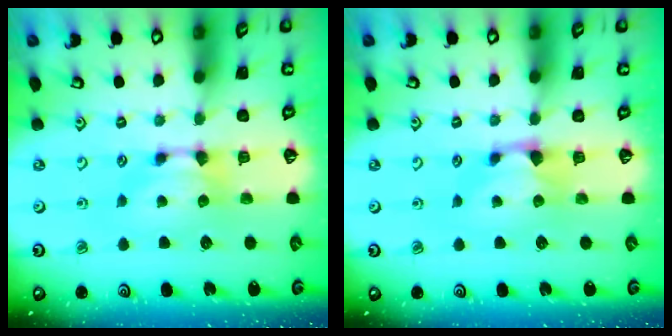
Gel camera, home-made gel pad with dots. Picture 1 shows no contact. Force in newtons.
{"total": 0.9, "press": 0.5, "slide": 0.7}